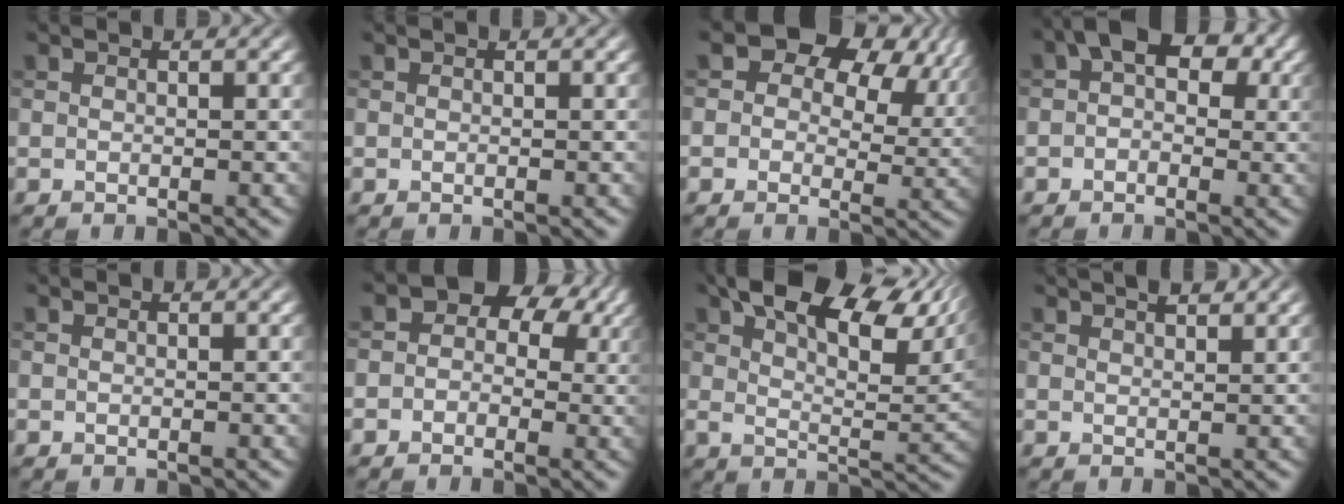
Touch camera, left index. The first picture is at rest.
{"total": 0.0}
{"total": 12.0, "force": [4.6, 8.1, 7.6], "torque": [-0.106, 0.020, 0.066]}
{"total": 5.7, "force": [1.8, 3.6, 4.0], "torque": [-0.045, 0.020, 0.007]}
{"total": 0.0}
{"total": 7.3, "force": [1.9, 5.5, 4.3], "torque": [-0.023, 0.027, -0.015]}
{"total": 14.0, "force": [7.8, 6.0, 9.9], "torque": [-0.137, 0.021, 0.125]}
{"total": 2.3, "force": [1.7, 0.6, 1.4], "torque": [-0.007, 0.002, 0.018]}